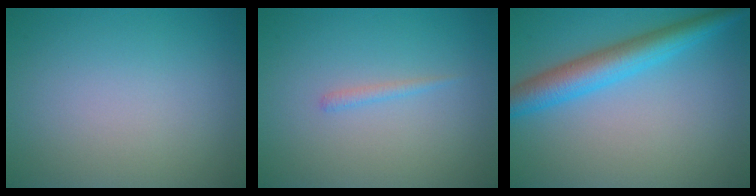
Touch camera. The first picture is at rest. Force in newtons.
{"total": 0.8, "press": 0.8, "slide": 0.1}
{"total": 5.2, "press": 5.2, "slide": 0.1}